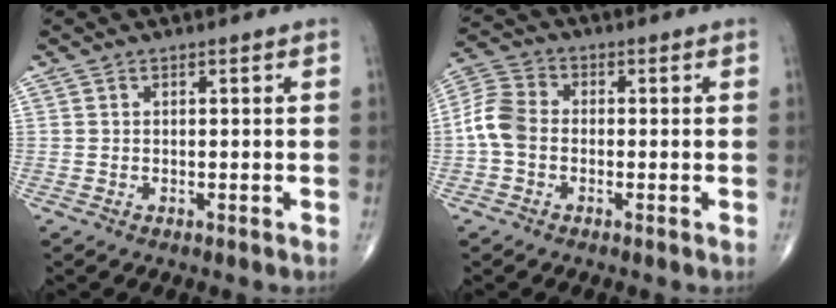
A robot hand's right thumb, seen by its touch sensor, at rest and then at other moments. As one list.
[{"total": 6.7, "force": [-1.1, 4.9, 4.4], "torque": [-0.089, 0.019, -0.035]}]